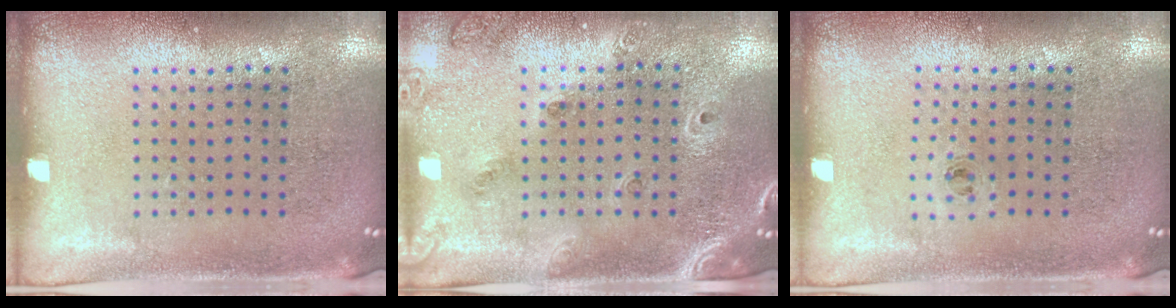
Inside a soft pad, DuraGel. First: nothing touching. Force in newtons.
{"total": 1.5, "press": 1.5, "slide": 0.4}
{"total": 0.5, "press": 0.3, "slide": 0.5}